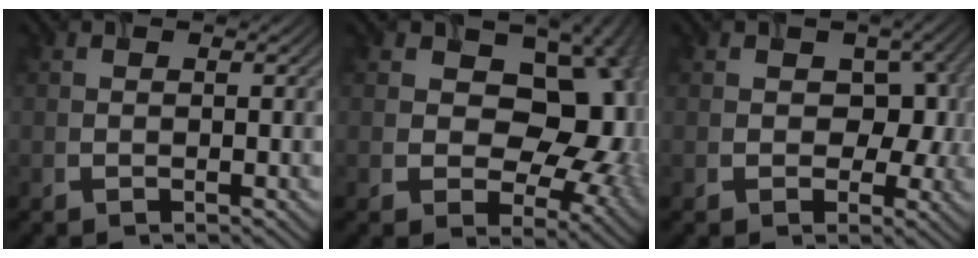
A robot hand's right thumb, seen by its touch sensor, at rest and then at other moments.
{"total": 16.4, "force": [2.7, 11.4, 11.4], "torque": [-0.127, 0.009, 0.046]}
{"total": 4.9, "force": [0.4, 3.6, 3.3], "torque": [-0.046, -0.009, 0.004]}